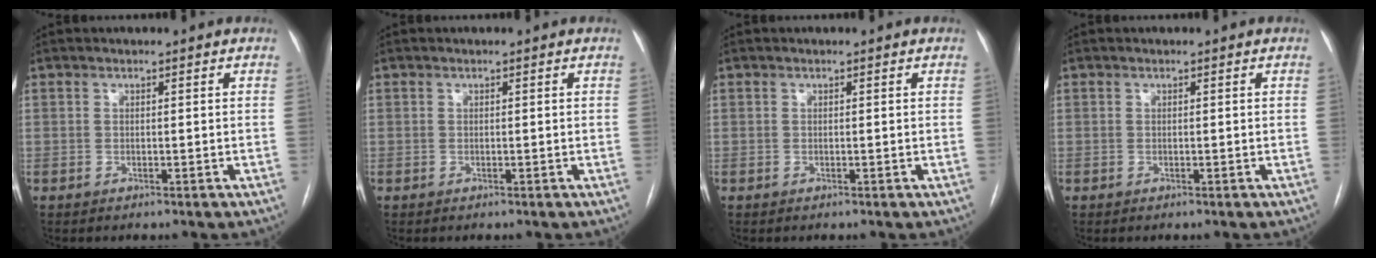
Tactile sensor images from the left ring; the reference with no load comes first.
{"total": 0.0}
{"total": 0.0}
{"total": 0.0}